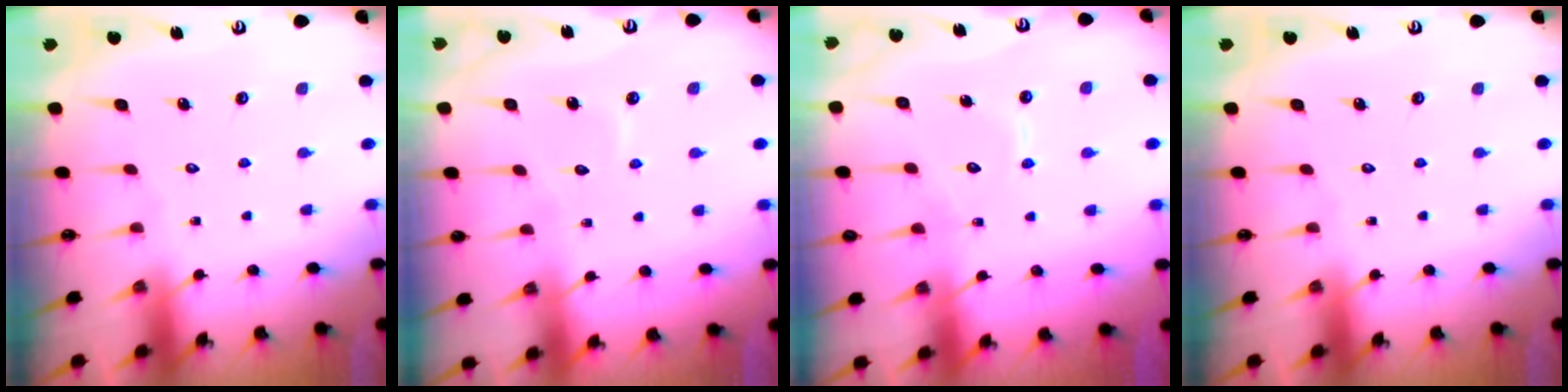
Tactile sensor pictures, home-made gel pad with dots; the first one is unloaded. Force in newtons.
{"total": 3.7, "press": 3.7, "slide": 0.3}
{"total": 7.6, "press": 7.6, "slide": 0.7}
{"total": 0.0}